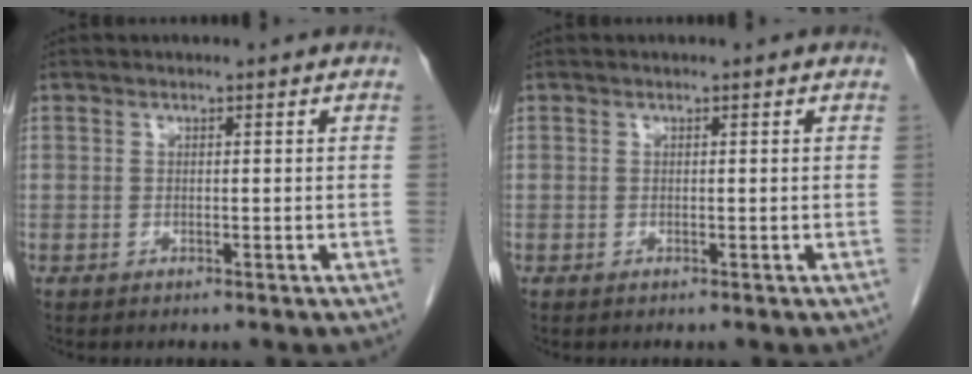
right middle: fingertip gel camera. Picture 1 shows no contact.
{"total": 0.0}